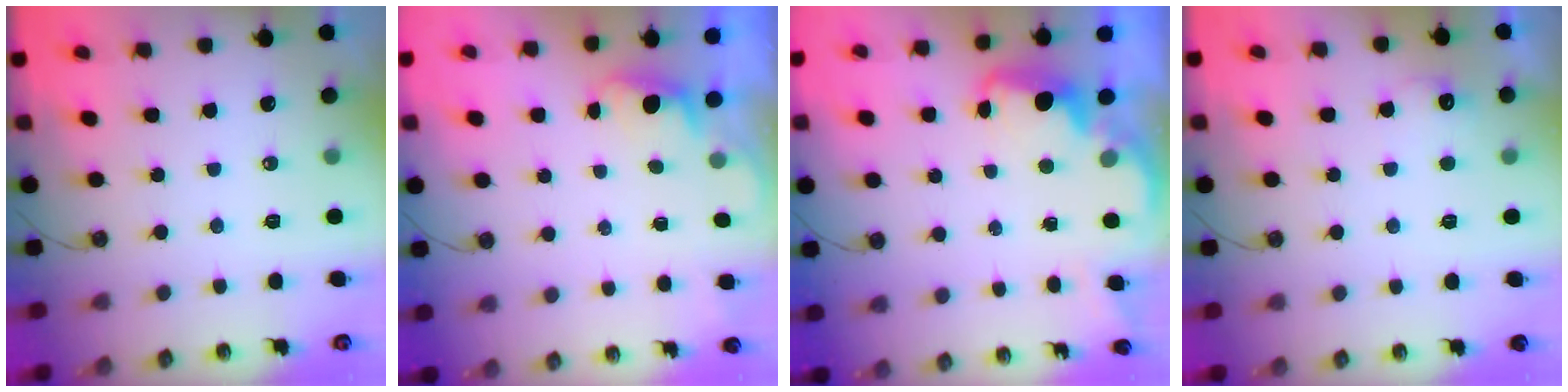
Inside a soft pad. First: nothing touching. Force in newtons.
{"total": 0.7, "press": 0.1, "slide": 0.7}
{"total": 2.1, "press": 2.0, "slide": 0.6}
{"total": 5.6, "press": 5.5, "slide": 1.2}